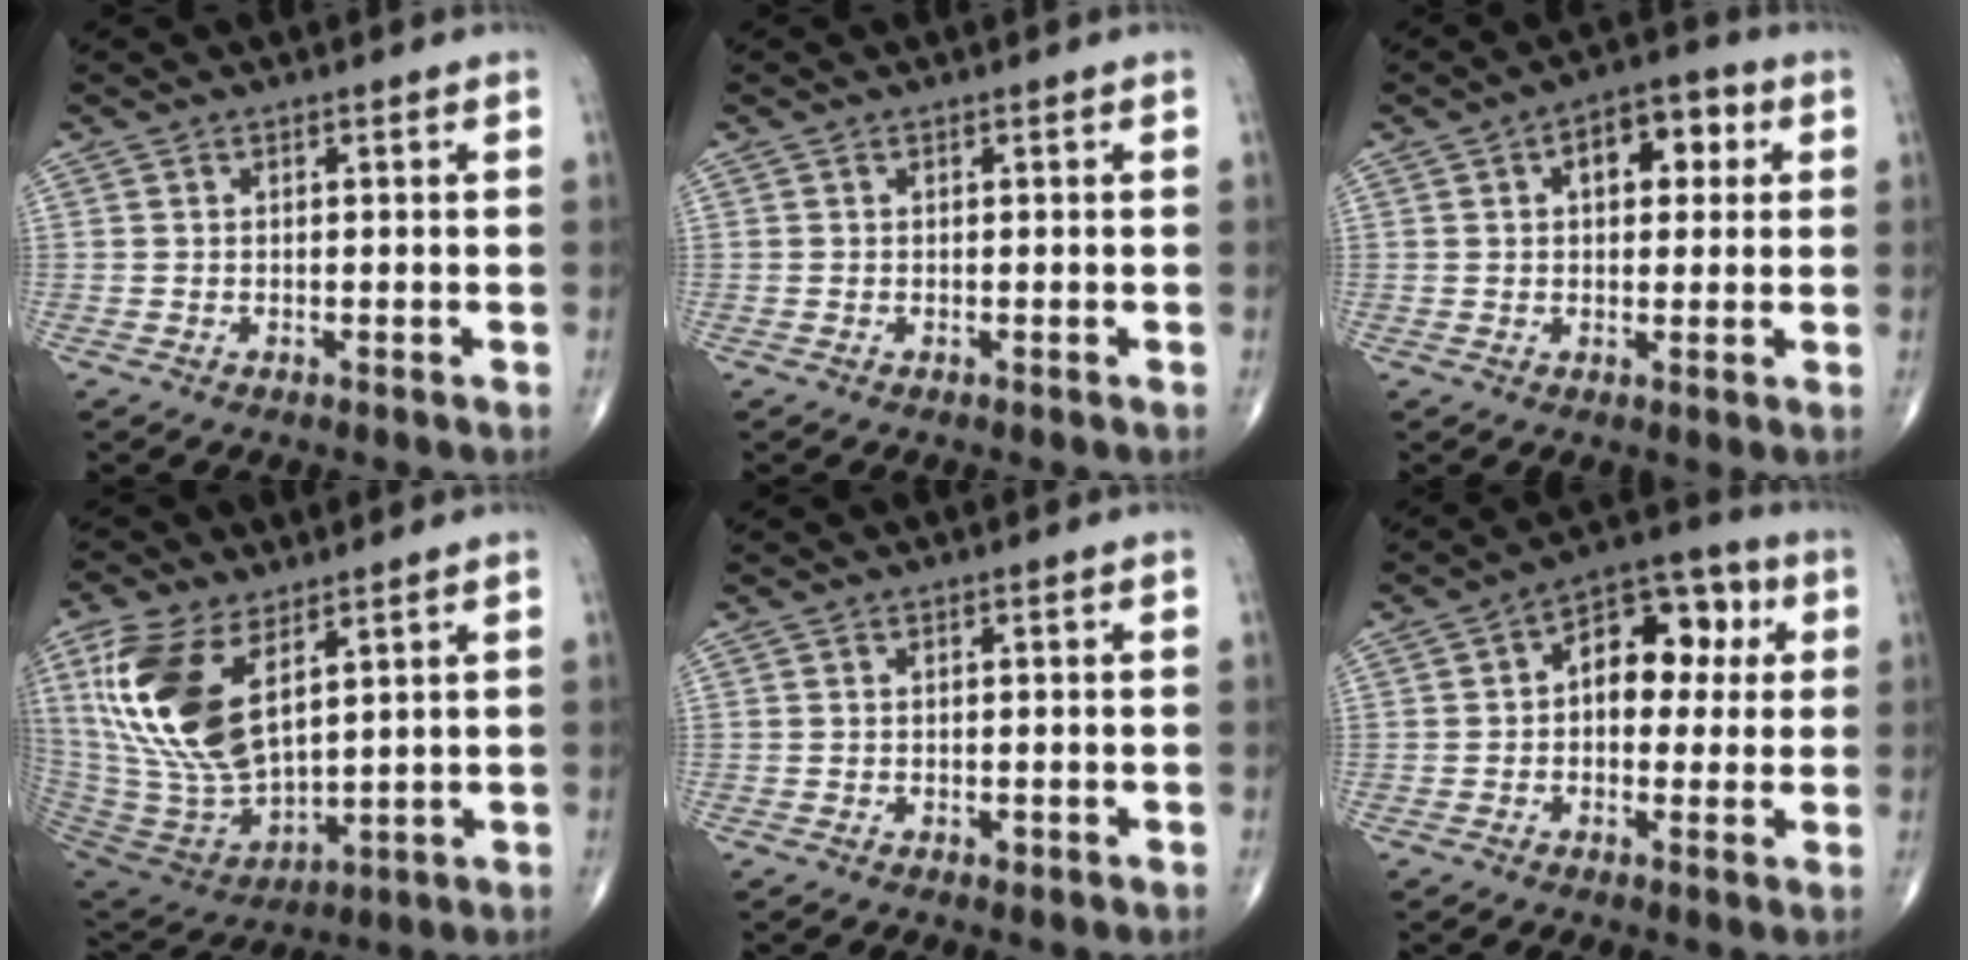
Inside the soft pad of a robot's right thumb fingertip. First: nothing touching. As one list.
[{"total": 0.0}, {"total": 8.7, "force": [2.5, 5.1, 6.6], "torque": [-0.062, 0.014, 0.028]}, {"total": 19.4, "force": [7.5, 9.7, 15.1], "torque": [-0.306, -0.033, 0.155]}, {"total": 0.6, "force": [-0.3, 0.4, 0.5], "torque": [-0.003, -0.001, -0.004]}, {"total": 12.1, "force": [2.0, 7.7, 9.2], "torque": [-0.088, 0.029, 0.019]}]